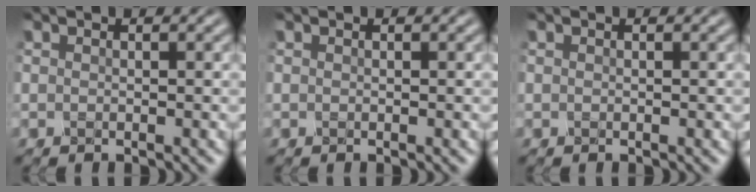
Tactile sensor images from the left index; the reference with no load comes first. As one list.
[{"total": 0.0}, {"total": 0.0}]